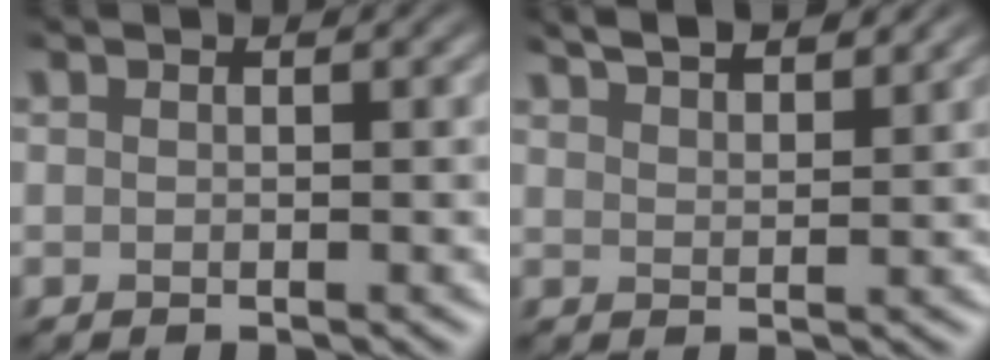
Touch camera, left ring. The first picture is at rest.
{"total": 5.4, "force": [4.4, 1.4, 2.7], "torque": [-0.025, 0.023, 0.043]}